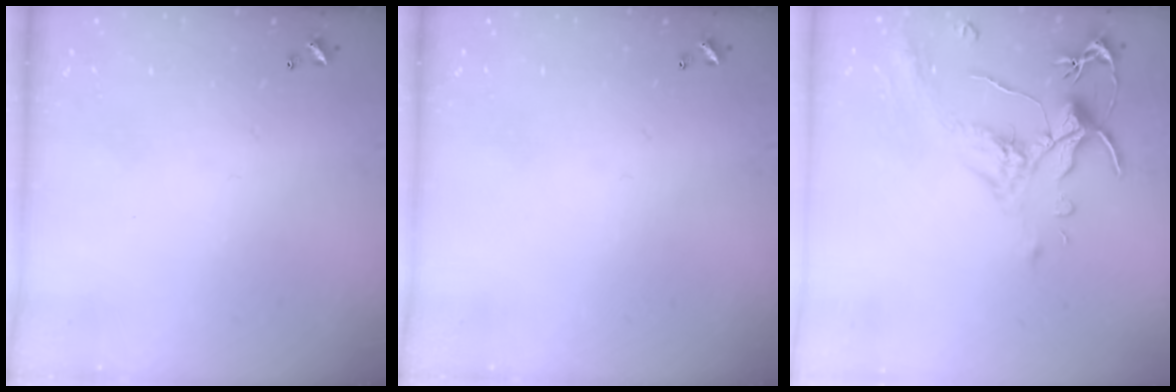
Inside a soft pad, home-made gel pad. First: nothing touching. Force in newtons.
{"total": 0.0}
{"total": 1.5, "press": 1.0, "slide": 1.1}